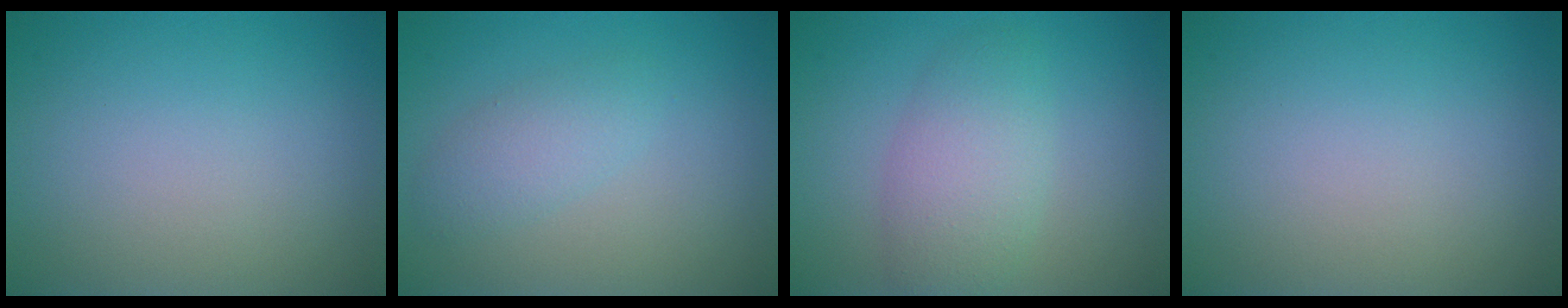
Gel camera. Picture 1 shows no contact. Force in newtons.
{"total": 2.2, "press": 2.2, "slide": 0.1}
{"total": 4.2, "press": 4.2, "slide": 0.3}
{"total": 0.0}